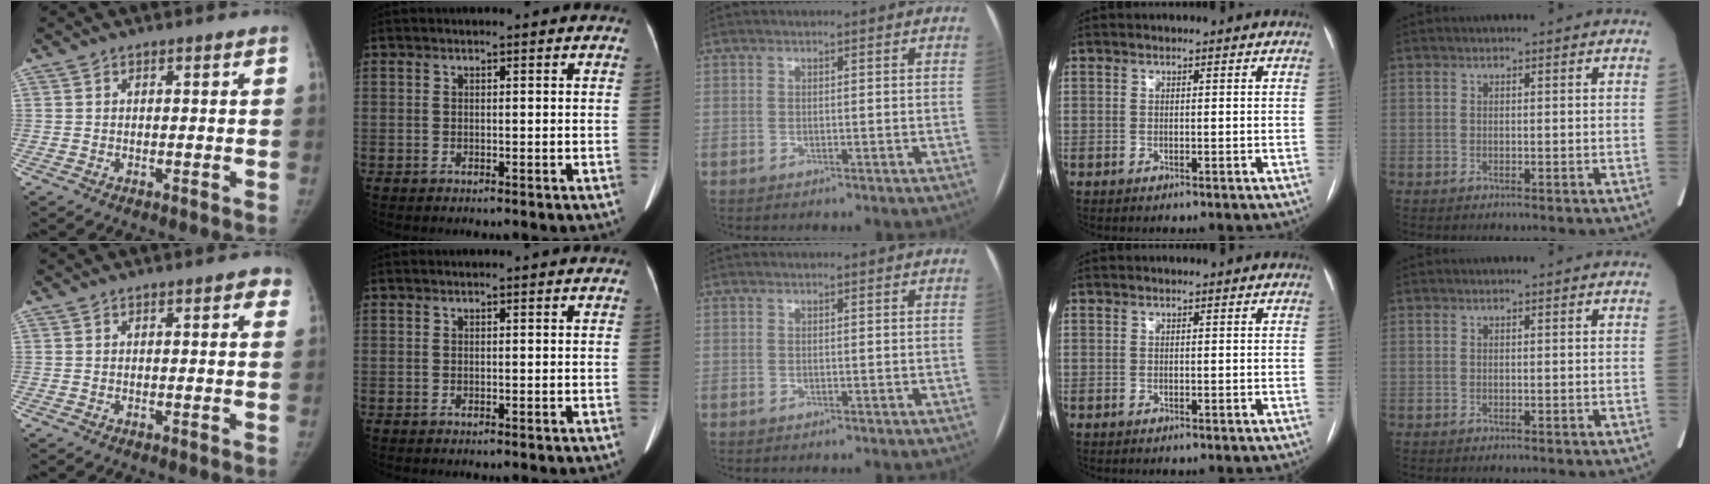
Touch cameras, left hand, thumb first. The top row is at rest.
{"thumb": {"total": 2.9, "force": [1.4, 1.2, 2.2], "torque": [-0.009, 0.001, 0.007]}}